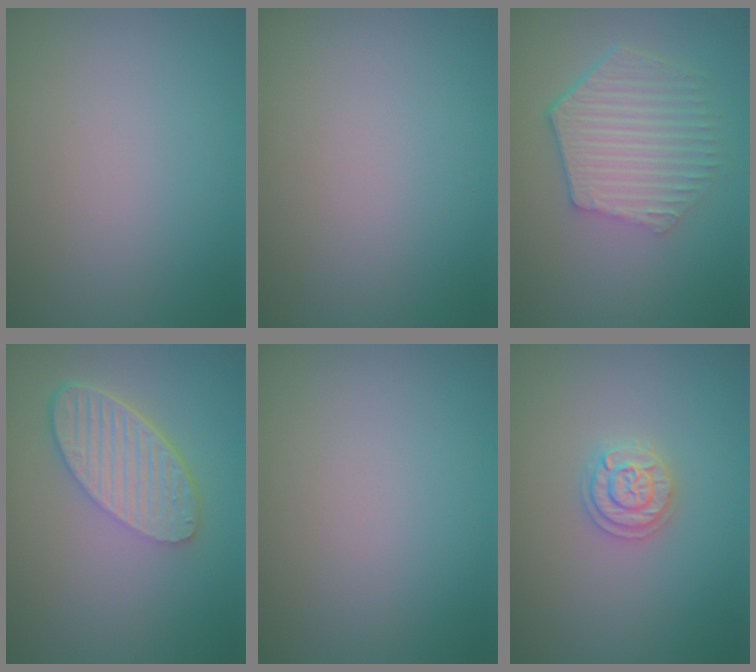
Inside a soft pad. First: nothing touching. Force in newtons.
{"total": 0.0}
{"total": 5.8, "press": 4.3, "slide": 3.8}
{"total": 5.6, "press": 4.2, "slide": 3.7}
{"total": 0.0}
{"total": 2.0, "press": 2.0, "slide": 0.3}